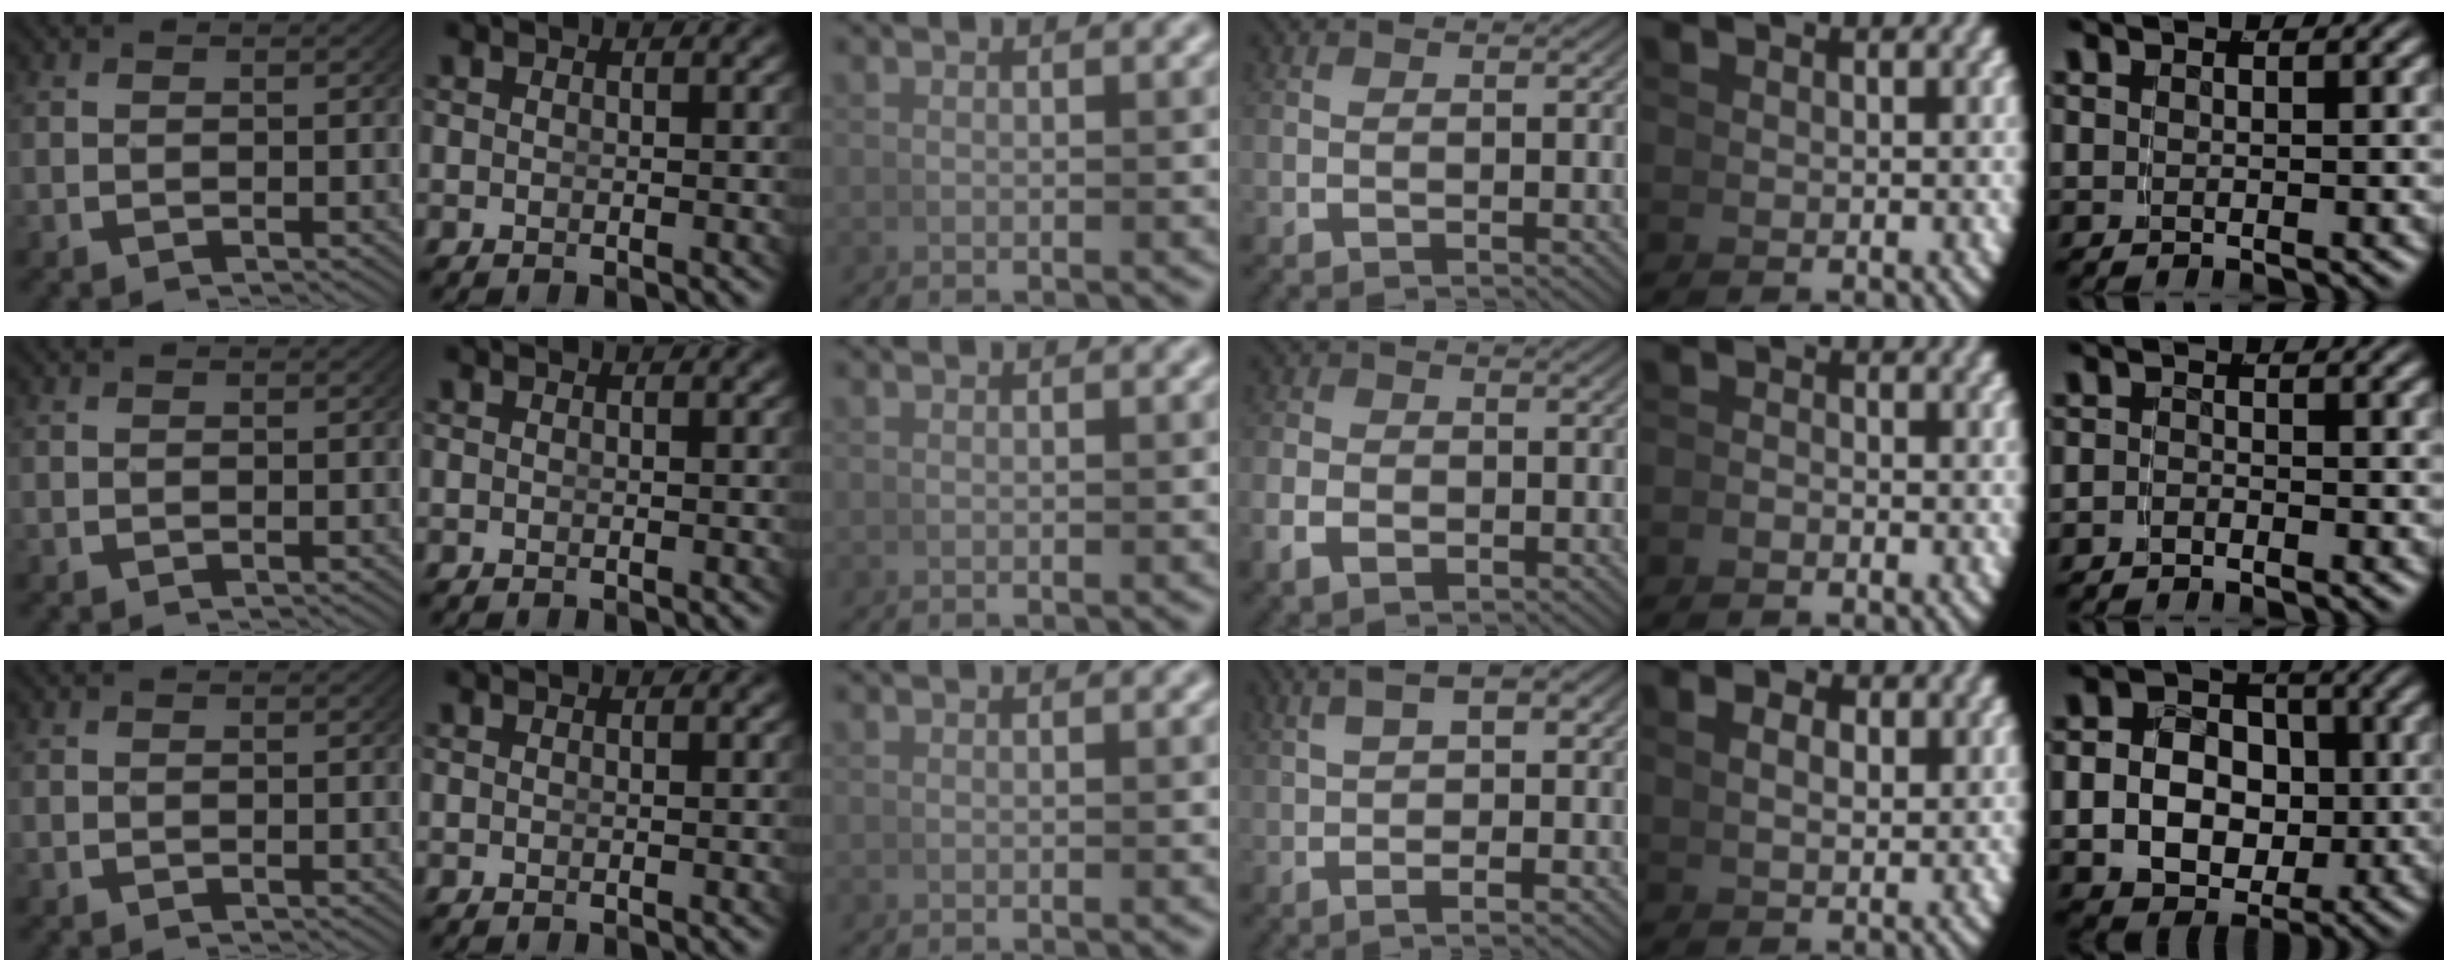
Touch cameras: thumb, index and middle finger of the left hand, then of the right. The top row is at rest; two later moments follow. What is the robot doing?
{"motion": "lift_and_place", "object": "hoodie"}